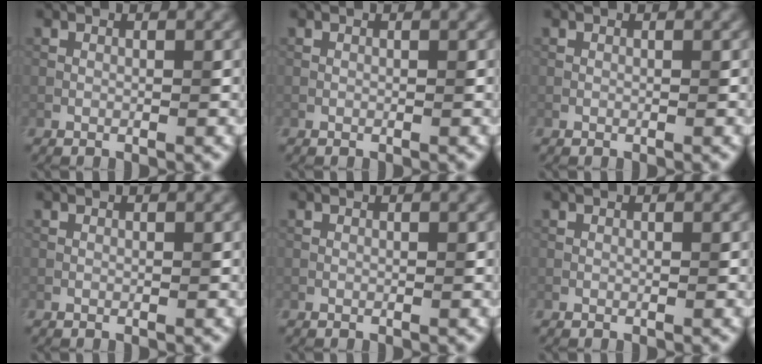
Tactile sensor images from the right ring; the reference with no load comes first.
{"total": 0.0}
{"total": 0.0}
{"total": 0.0}
{"total": 0.0}
{"total": 0.0}